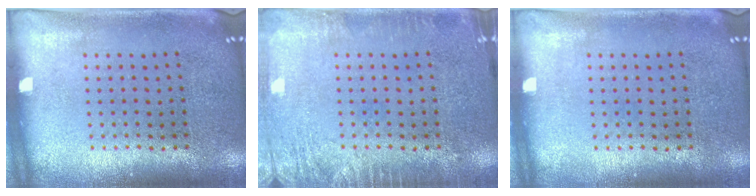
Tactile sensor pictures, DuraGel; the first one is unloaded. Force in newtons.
{"total": 2.3, "press": 2.2, "slide": 0.2}
{"total": 0.0}